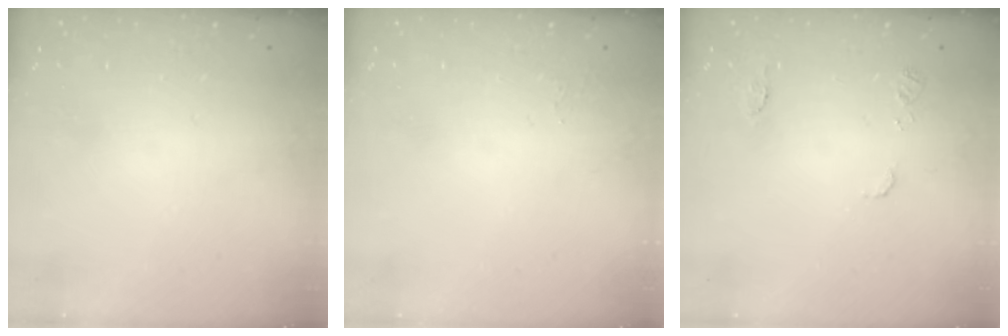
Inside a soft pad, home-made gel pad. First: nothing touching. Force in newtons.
{"total": 5.1, "press": 5.1, "slide": 0.5}
{"total": 7.1, "press": 7.0, "slide": 0.7}